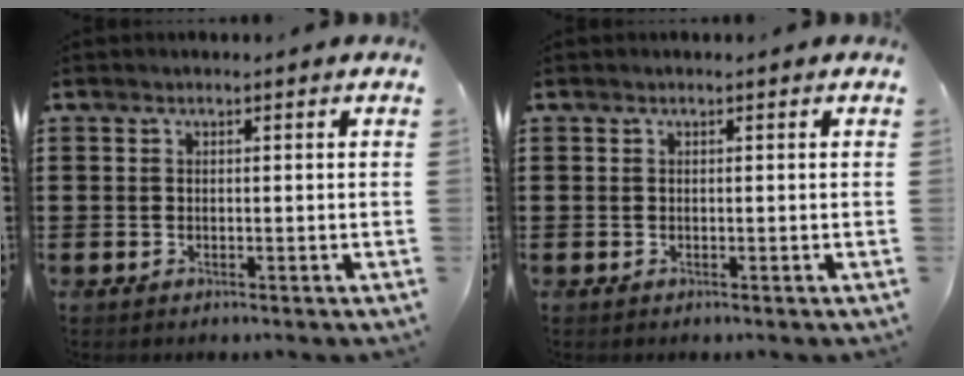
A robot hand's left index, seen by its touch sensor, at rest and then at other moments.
{"total": 0.0}